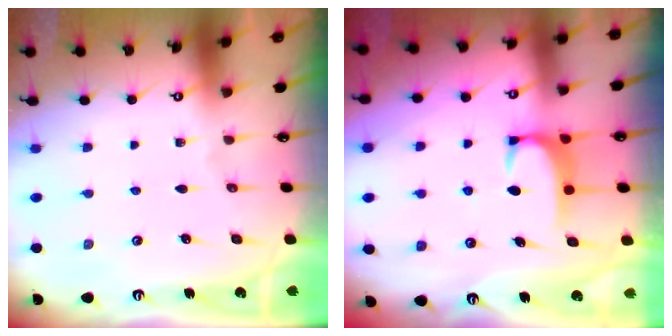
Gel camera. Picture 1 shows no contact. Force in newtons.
{"total": 2.0, "press": 2.0, "slide": 0.5}